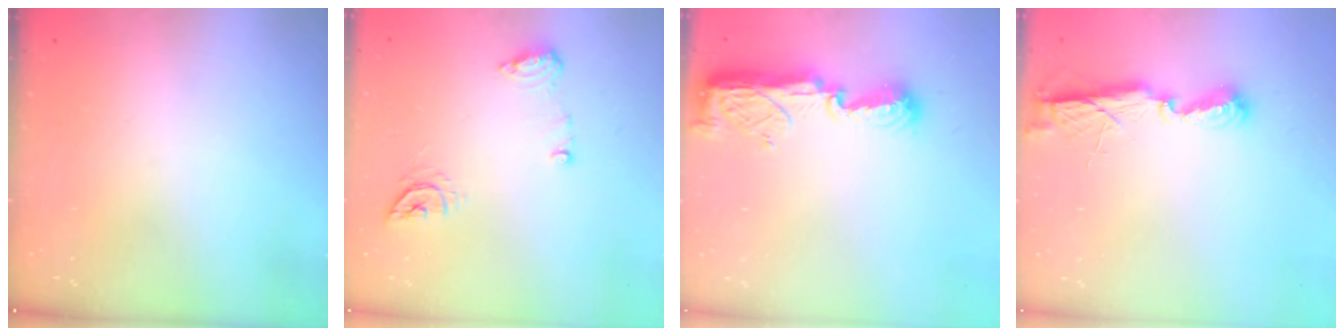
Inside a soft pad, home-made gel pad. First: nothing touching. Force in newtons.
{"total": 7.8, "press": 7.8, "slide": 0.1}
{"total": 9.1, "press": 9.0, "slide": 1.0}
{"total": 6.7, "press": 6.7, "slide": 0.5}